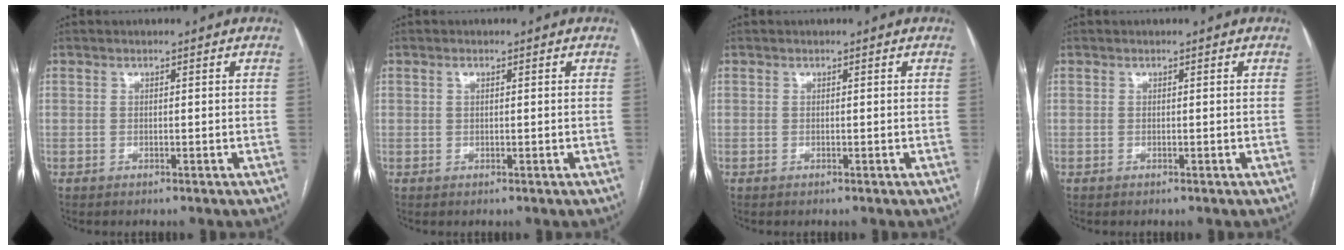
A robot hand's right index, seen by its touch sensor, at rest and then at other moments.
{"total": 0.6, "force": [0.3, 0.3, 0.5], "torque": [-0.007, 0.002, 0.004]}
{"total": 0.0}
{"total": 0.0}